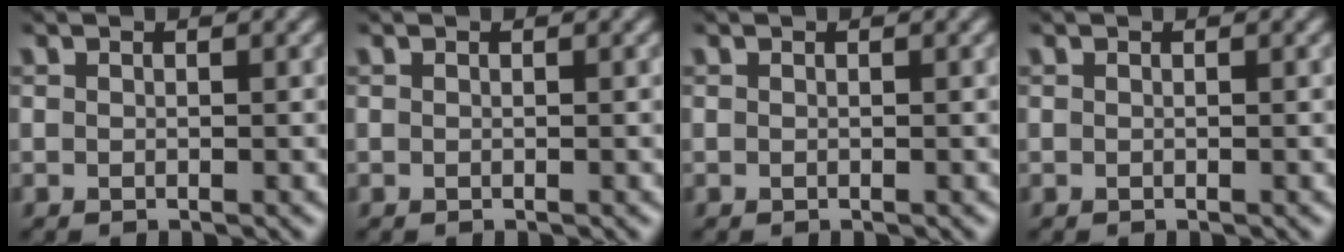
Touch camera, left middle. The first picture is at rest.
{"total": 0.0}
{"total": 0.0}
{"total": 0.0}